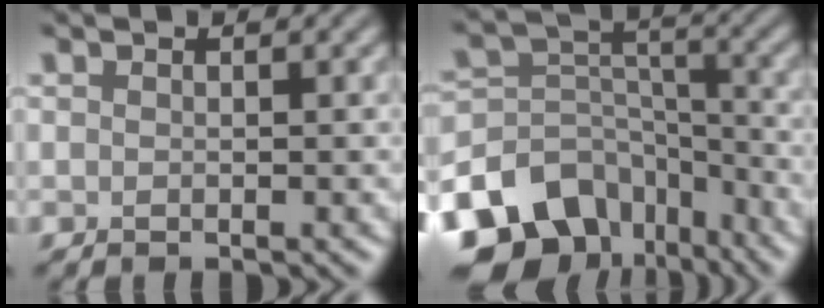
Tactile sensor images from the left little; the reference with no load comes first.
{"total": 13.2, "force": [-8.8, 8.6, 4.6], "torque": [-0.097, 0.007, -0.144]}